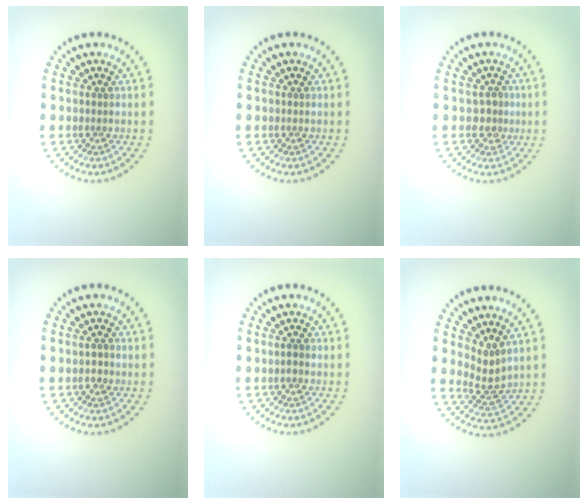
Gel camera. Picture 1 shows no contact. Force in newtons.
{"total": 0.0}
{"total": 1.8, "press": 1.4, "slide": 1.2}
{"total": 0.9, "press": 0.9, "slide": 0.1}
{"total": 0.7, "press": 0.6, "slide": 0.1}
{"total": 2.3, "press": 1.6, "slide": 1.7}